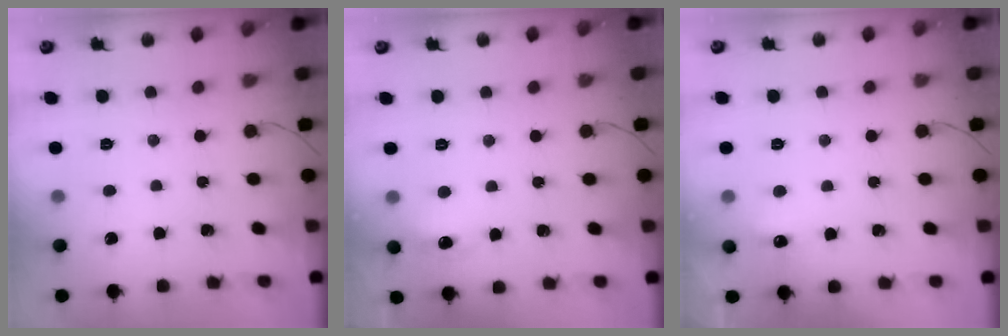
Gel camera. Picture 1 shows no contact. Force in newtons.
{"total": 7.1, "press": 6.9, "slide": 1.7}
{"total": 6.3, "press": 6.0, "slide": 1.9}